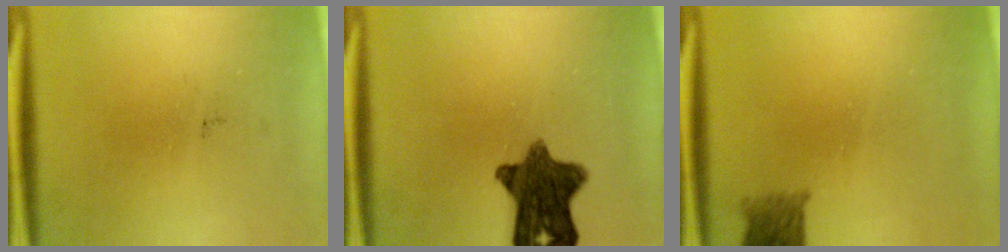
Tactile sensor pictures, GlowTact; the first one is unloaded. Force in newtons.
{"total": 10.6}
{"total": 2.8}